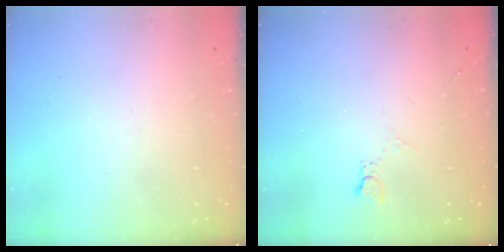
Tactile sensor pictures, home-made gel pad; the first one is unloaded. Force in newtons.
{"total": 2.5, "press": 2.5, "slide": 0.4}